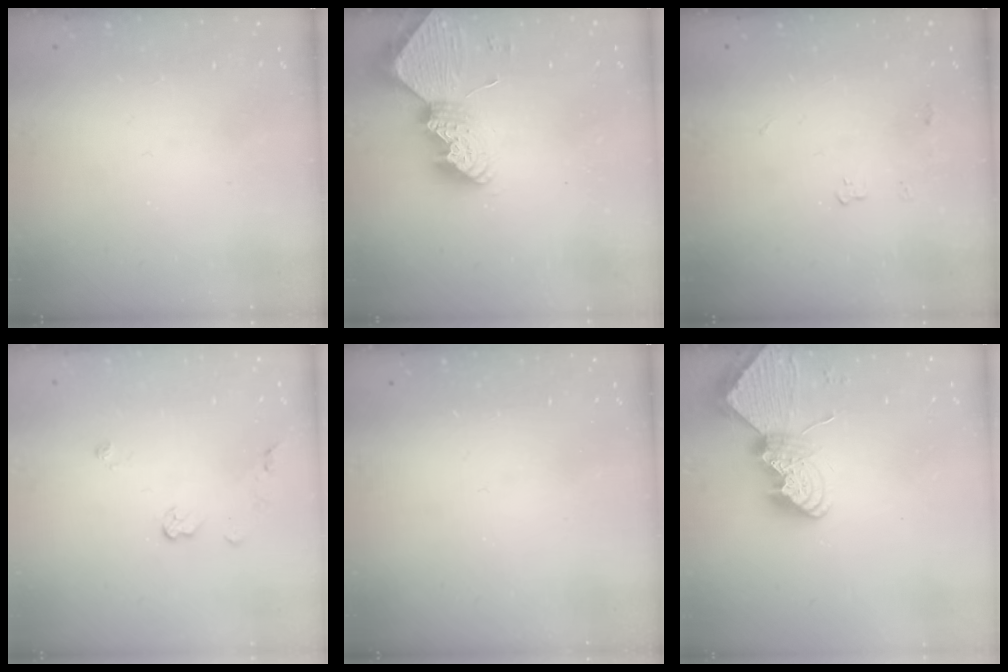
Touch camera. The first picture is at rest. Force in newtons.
{"total": 12.5, "press": 12.4, "slide": 1.0}
{"total": 4.0, "press": 4.0, "slide": 0.6}
{"total": 4.8, "press": 4.8, "slide": 0.7}
{"total": 0.0}
{"total": 12.9, "press": 12.9, "slide": 0.7}